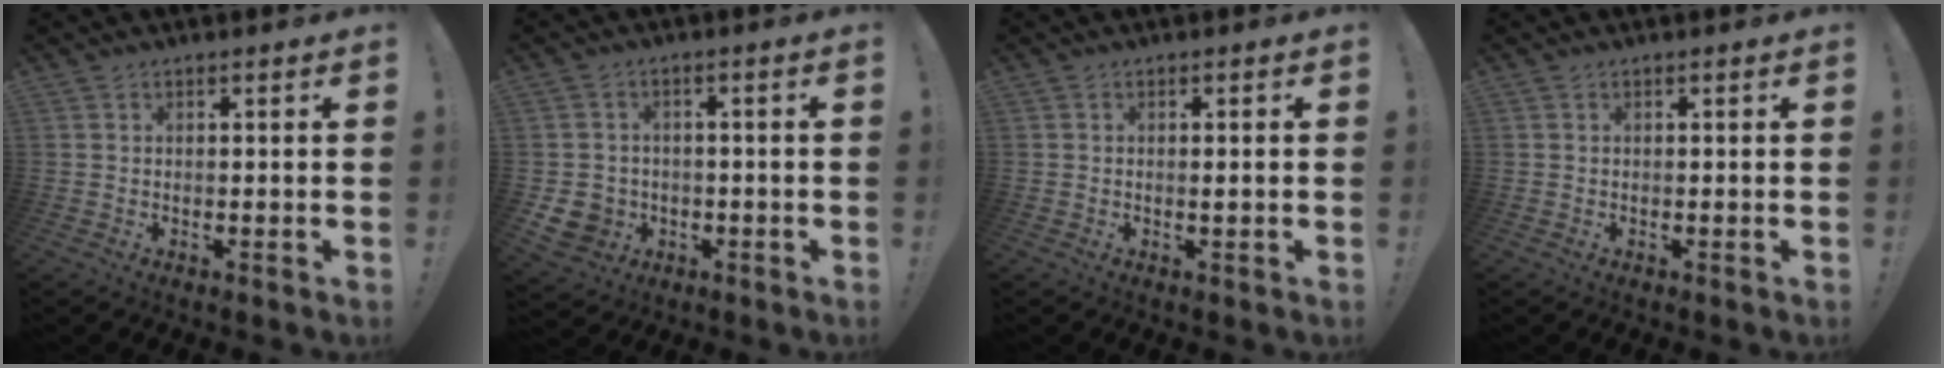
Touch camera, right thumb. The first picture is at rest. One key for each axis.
{"total": 6.6, "fx": -1.7, "fy": 6.1, "fz": 2.0, "tx": -0.043, "ty": 0.011, "tz": -0.030}
{"total": 0.9, "fx": 0.1, "fy": -0.2, "fz": 0.9, "tx": -0.008, "ty": -0.006, "tz": -0.001}
{"total": 0.0}